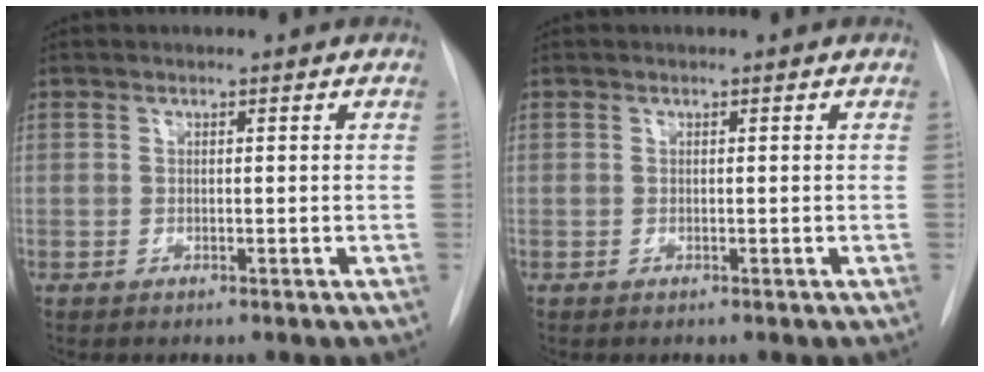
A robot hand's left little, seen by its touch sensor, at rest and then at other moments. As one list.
[{"total": 0.0}]